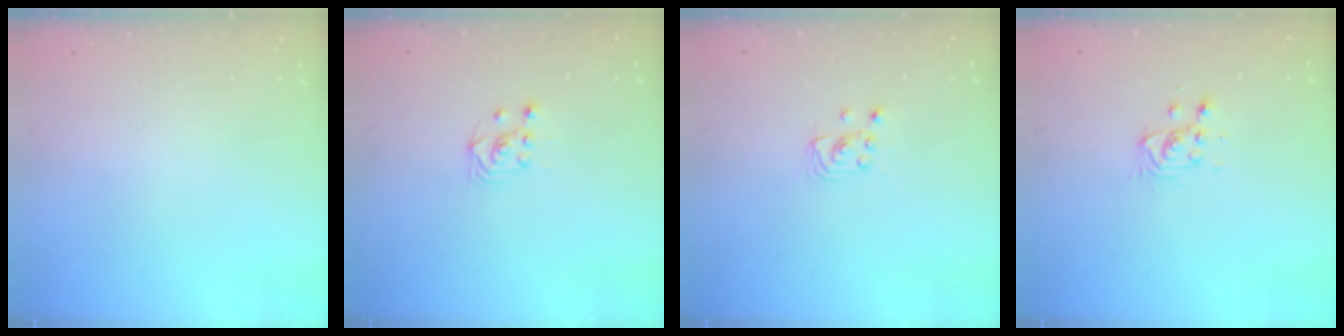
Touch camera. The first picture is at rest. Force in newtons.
{"total": 2.5, "press": 2.2, "slide": 1.2}
{"total": 1.9, "press": 1.9, "slide": 0.1}
{"total": 3.6, "press": 3.6, "slide": 0.1}